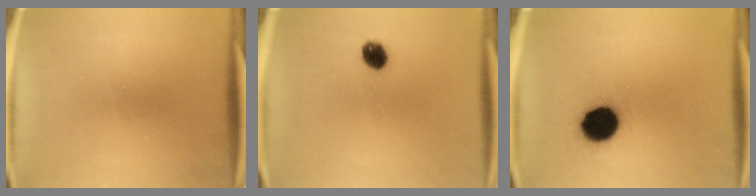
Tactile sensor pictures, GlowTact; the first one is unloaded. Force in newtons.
{"total": 4.2}
{"total": 12.3}